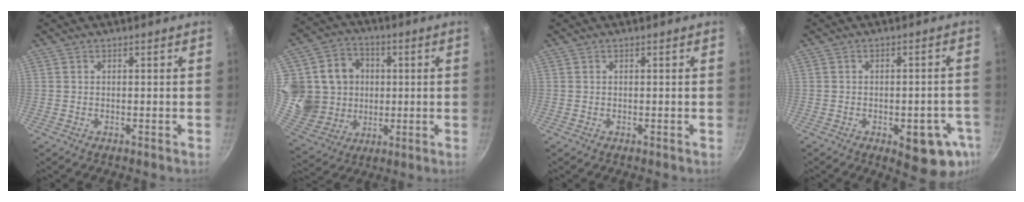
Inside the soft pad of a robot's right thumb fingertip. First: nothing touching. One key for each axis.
{"total": 17.4, "fx": 2.0, "fy": 15.8, "fz": 7.0, "tx": -0.117, "ty": 0.002, "tz": 0.042}
{"total": 0.0}
{"total": 11.7, "fx": -4.5, "fy": 5.3, "fz": 9.5, "tx": -0.068, "ty": 0.015, "tz": -0.051}